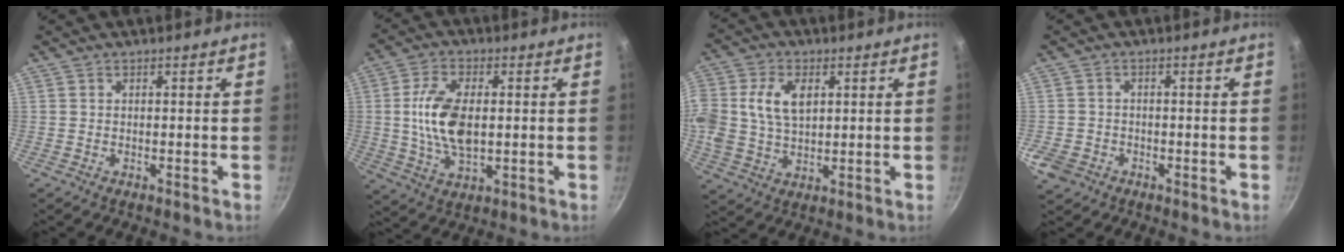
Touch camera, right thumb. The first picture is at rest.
{"total": 12.0, "force": [0.7, 6.3, 10.2], "torque": [-0.199, -0.003, 0.018]}
{"total": 13.0, "force": [3.0, 8.5, 9.4], "torque": [-0.201, 0.001, 0.060]}
{"total": 4.2, "force": [-2.1, 3.4, 1.4], "torque": [-0.027, 0.009, -0.032]}